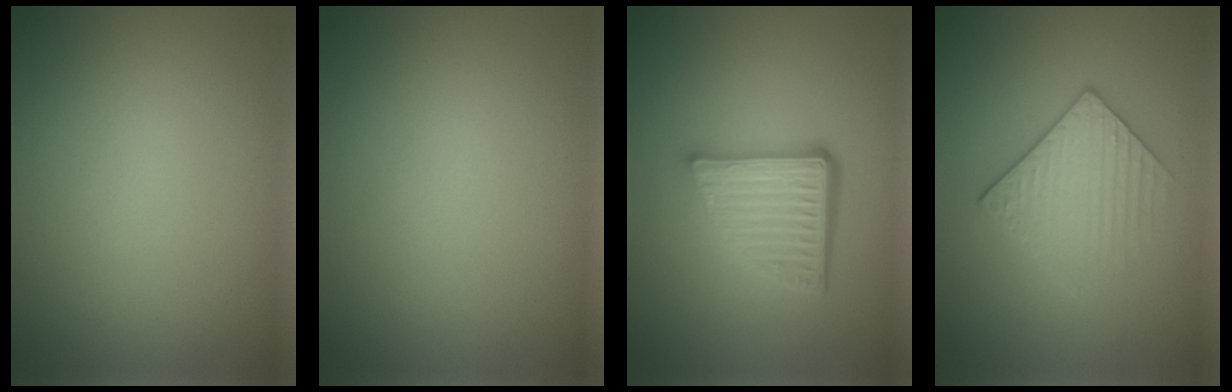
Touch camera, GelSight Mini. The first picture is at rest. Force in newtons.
{"total": 0.0}
{"total": 5.7, "press": 3.8, "slide": 4.2}
{"total": 3.0, "press": 2.8, "slide": 1.1}